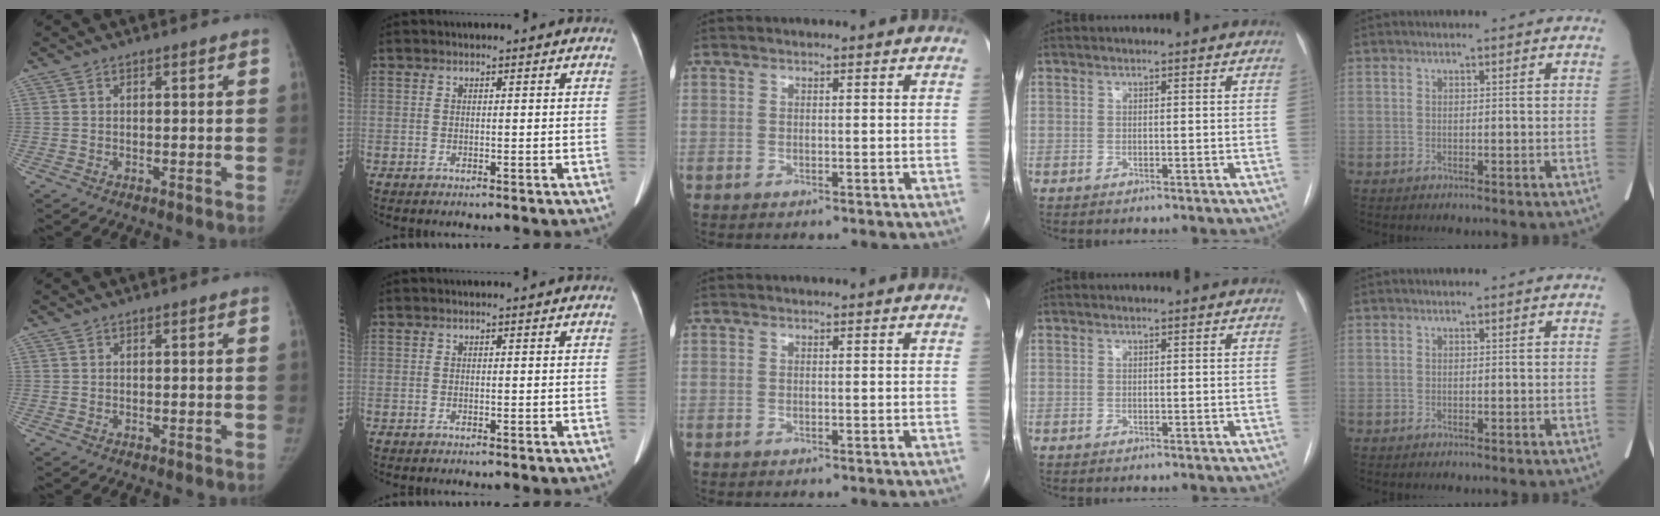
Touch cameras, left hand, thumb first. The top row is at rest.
{}